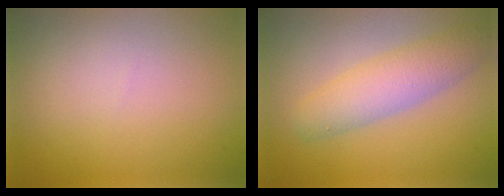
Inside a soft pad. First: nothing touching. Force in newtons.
{"total": 4.4, "press": 4.4, "slide": 0.0}